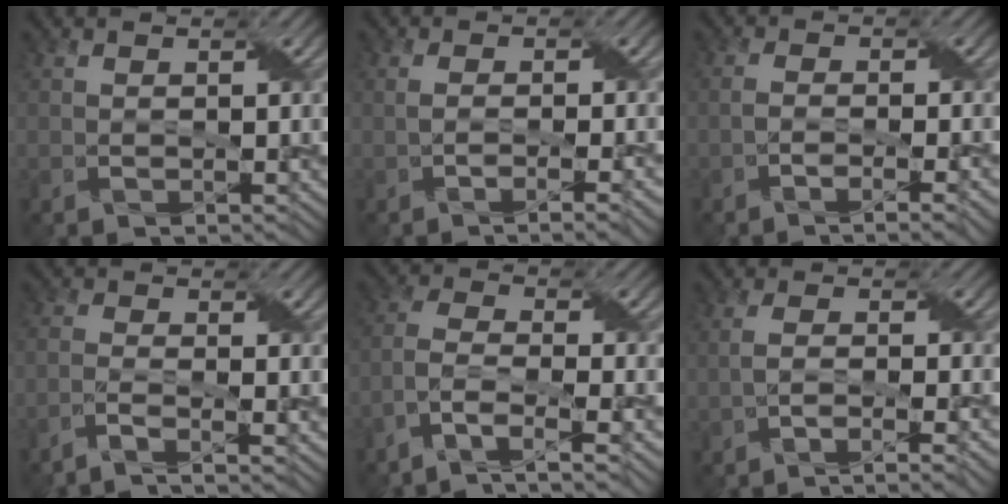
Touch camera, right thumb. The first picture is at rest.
{"total": 3.7, "force": [-1.4, 1.1, 3.2], "torque": [-0.045, -0.007, -0.018]}
{"total": 4.4, "force": [-2.6, 0.9, 3.4], "torque": [-0.053, 0.001, -0.045]}
{"total": 3.5, "force": [-2.7, 0.4, 2.2], "torque": [-0.037, 0.003, -0.066]}
{"total": 7.6, "force": [-5.3, 2.1, 5.0], "torque": [-0.106, 0.000, -0.107]}
{"total": 4.9, "force": [-2.8, 1.0, 4.0], "torque": [-0.060, 0.001, -0.054]}